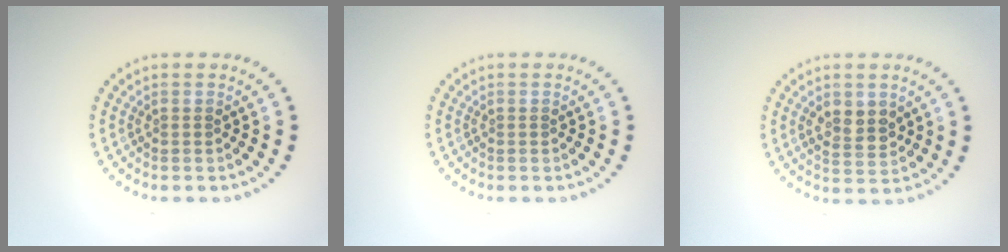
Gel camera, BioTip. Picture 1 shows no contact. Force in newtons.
{"total": 0.0}
{"total": 2.6, "press": 2.5, "slide": 0.4}